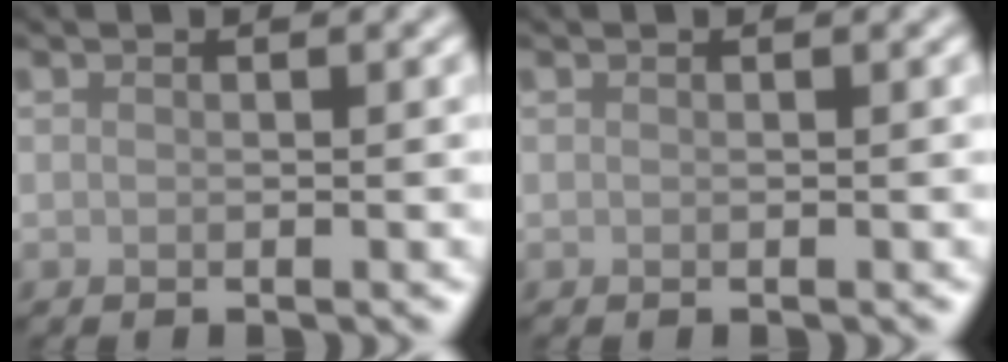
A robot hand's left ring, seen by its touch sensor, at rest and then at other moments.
{"total": 0.0}